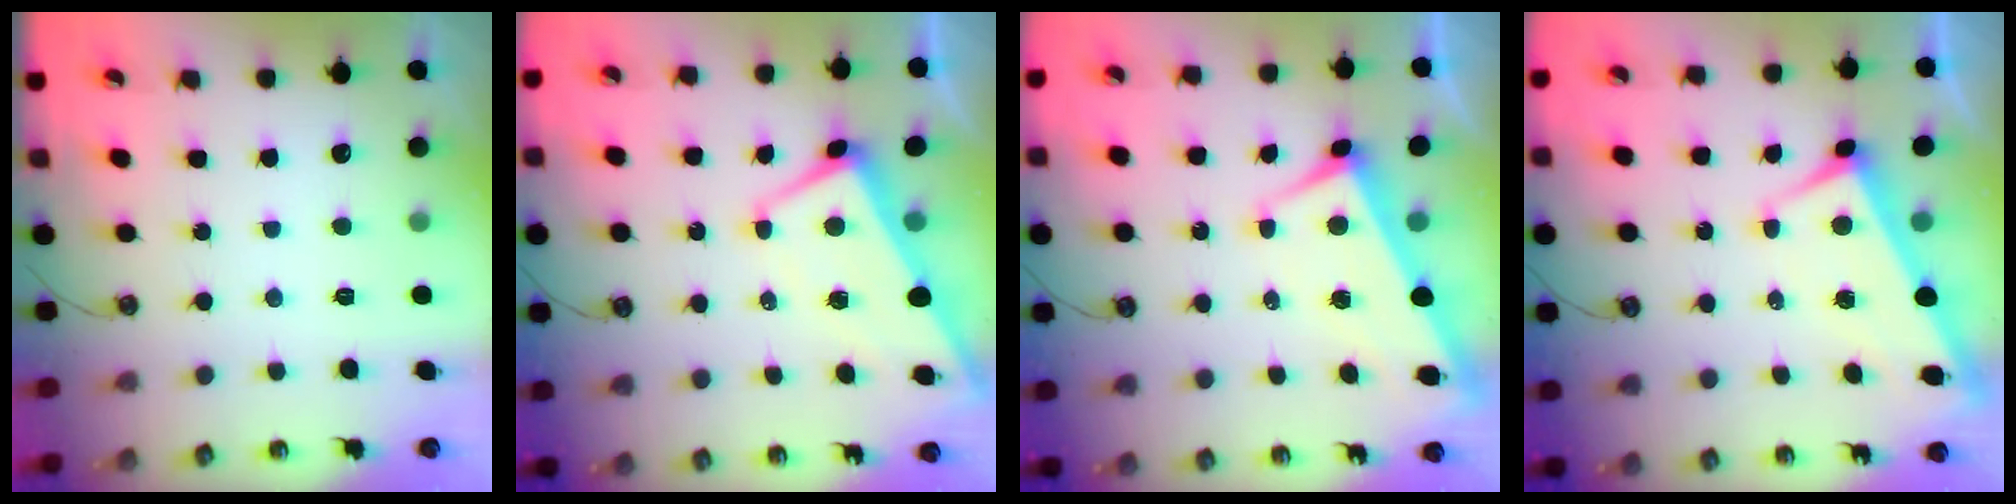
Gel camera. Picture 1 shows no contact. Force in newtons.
{"total": 1.0, "press": 0.4, "slide": 1.0}
{"total": 2.5, "press": 2.3, "slide": 0.9}
{"total": 2.9, "press": 2.8, "slide": 0.9}